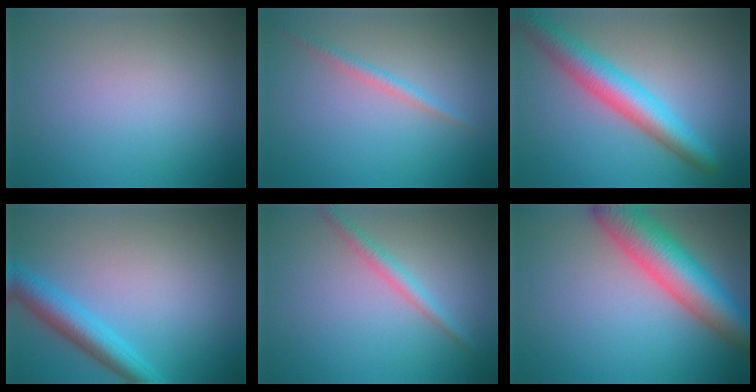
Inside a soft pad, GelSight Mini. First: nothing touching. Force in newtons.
{"total": 1.4, "press": 1.4, "slide": 0.1}
{"total": 5.6, "press": 5.6, "slide": 0.1}
{"total": 4.0, "press": 4.0, "slide": 0.1}
{"total": 2.0, "press": 2.0, "slide": 0.1}
{"total": 8.8, "press": 8.8, "slide": 0.4}